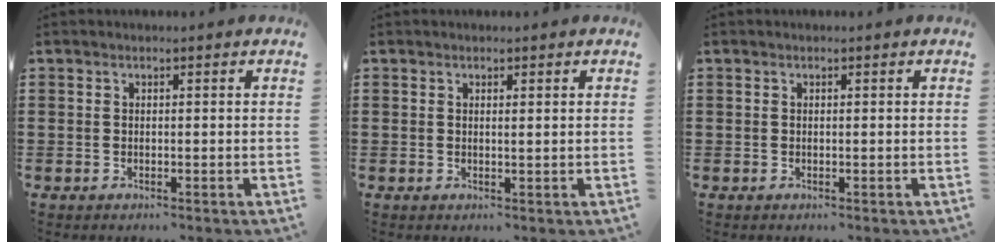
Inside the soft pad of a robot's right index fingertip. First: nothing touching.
{"total": 0.6, "force": [0.3, 0.1, 0.5], "torque": [-0.010, -0.001, 0.007]}
{"total": 0.0}